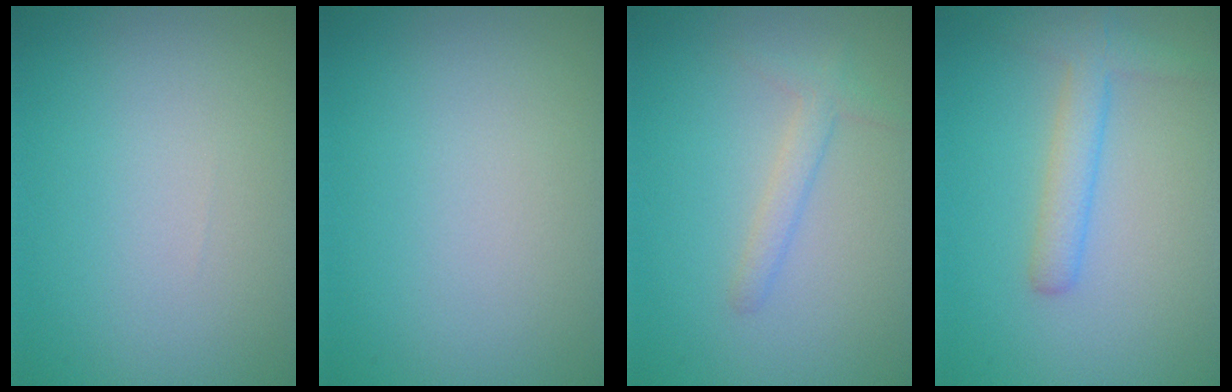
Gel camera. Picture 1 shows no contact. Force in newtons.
{"total": 0.0}
{"total": 1.7, "press": 1.7, "slide": 0.1}
{"total": 2.9, "press": 2.9, "slide": 0.2}